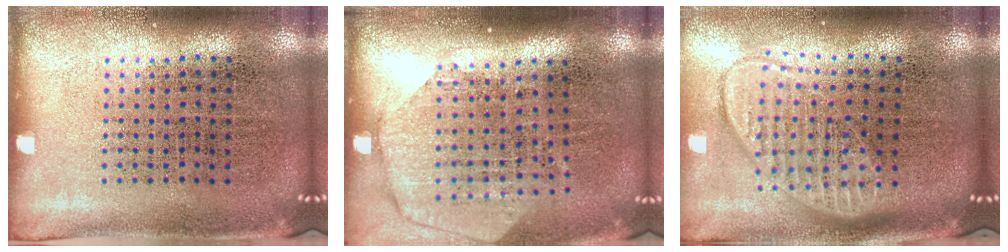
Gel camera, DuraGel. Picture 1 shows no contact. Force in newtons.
{"total": 1.8, "press": 1.6, "slide": 1.0}
{"total": 1.9, "press": 1.5, "slide": 1.1}